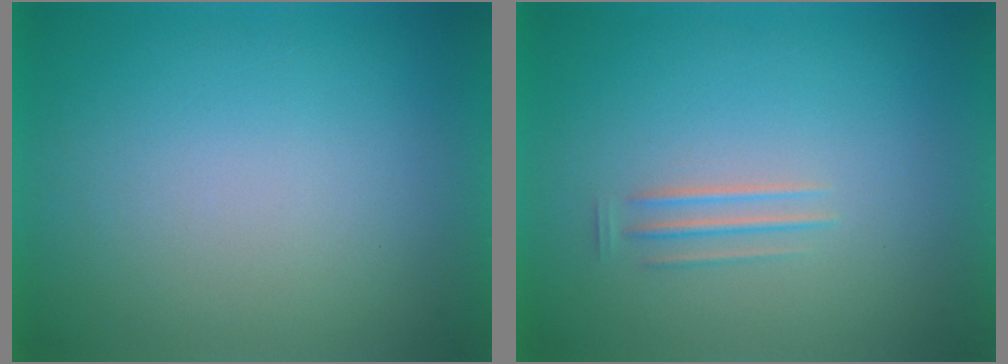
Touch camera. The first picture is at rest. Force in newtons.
{"total": 1.6}